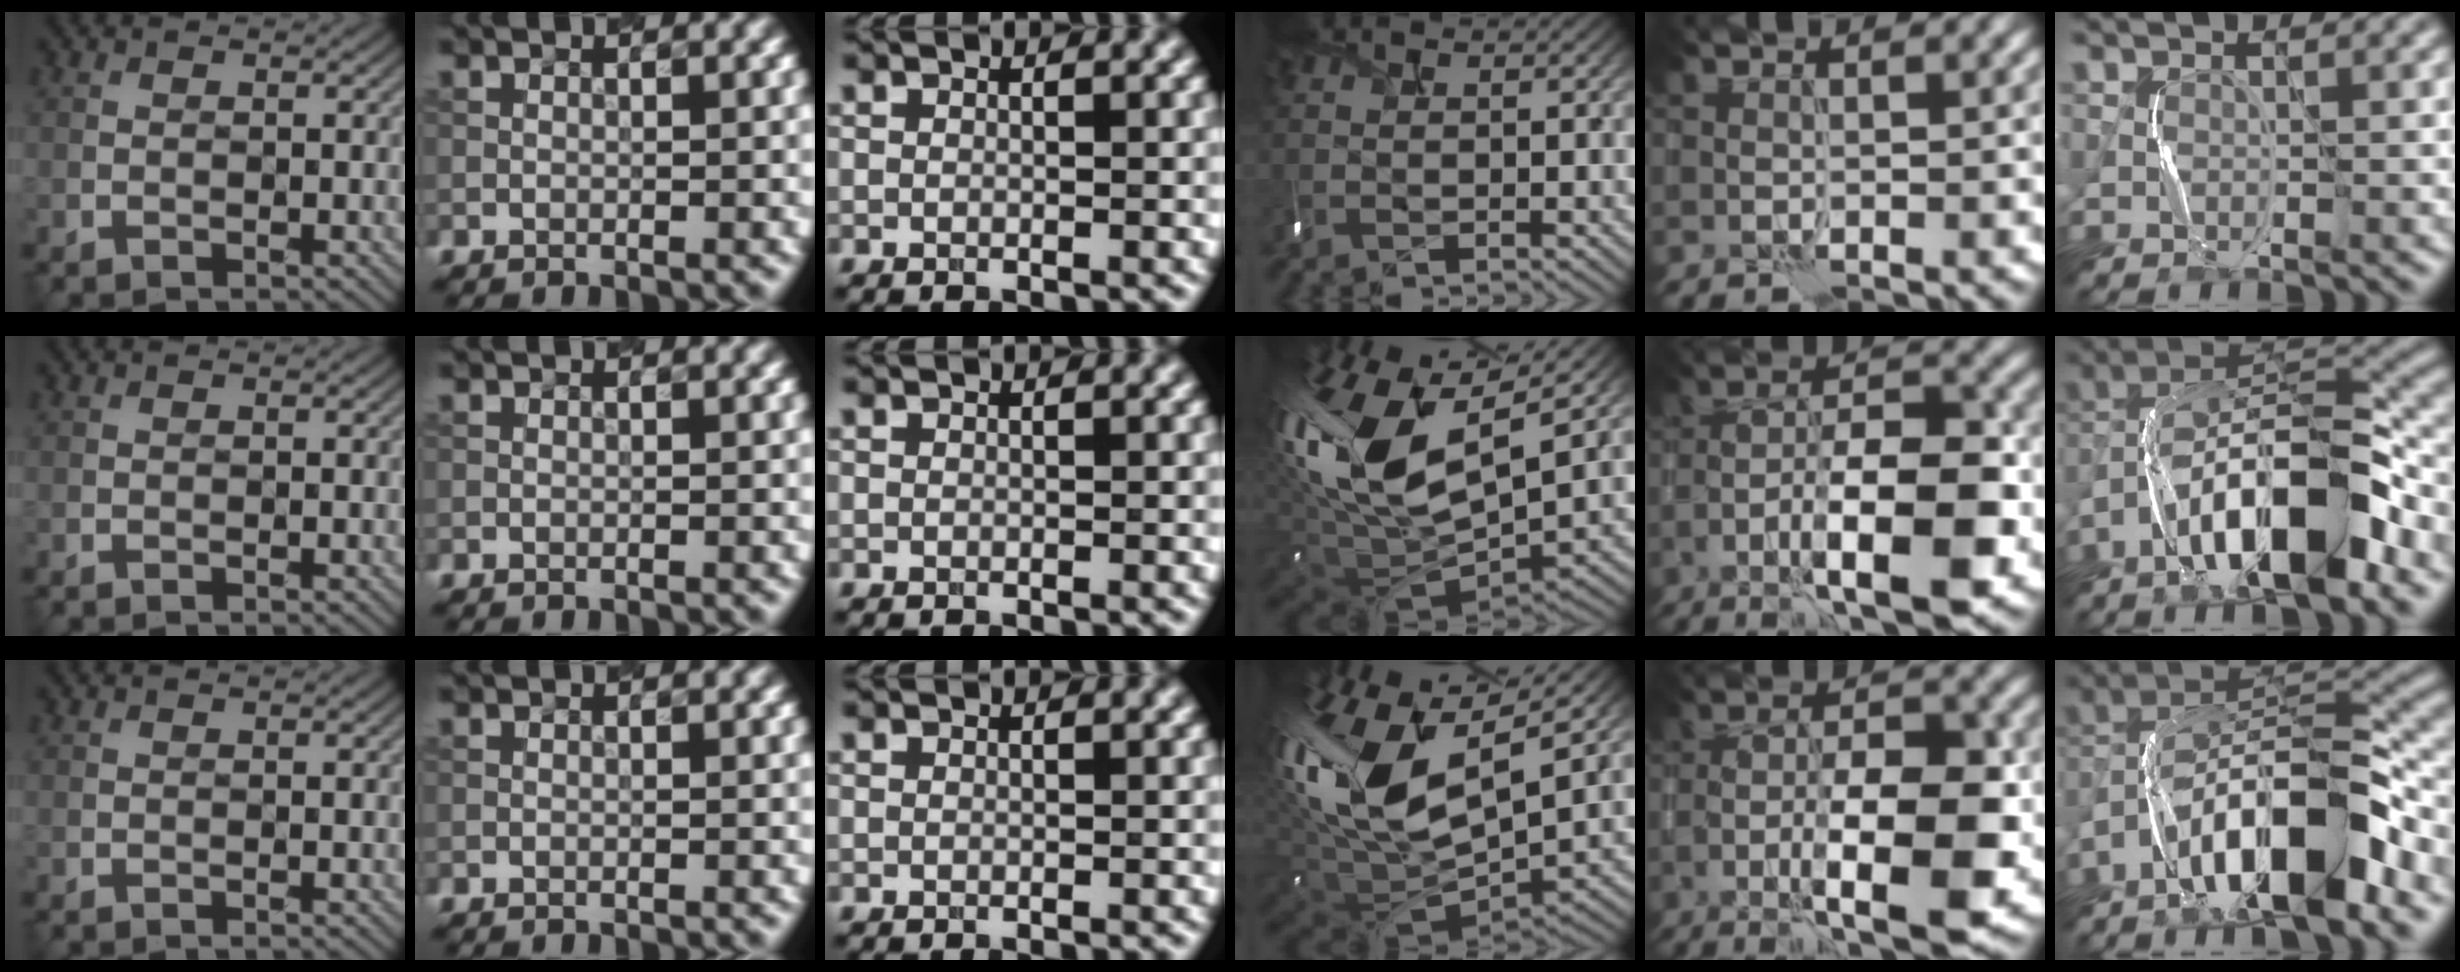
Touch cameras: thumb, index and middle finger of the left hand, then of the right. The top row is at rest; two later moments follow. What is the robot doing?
{"motion": "shake", "object": "box of matches"}